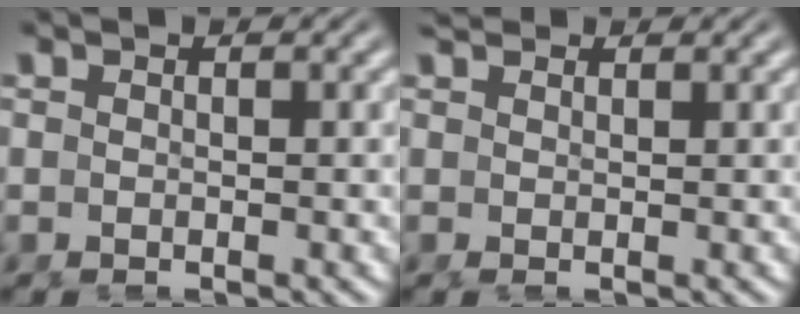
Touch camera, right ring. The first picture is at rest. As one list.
[{"total": 1.1, "force": [1.0, -0.5, -0.1], "torque": [0.005, 0.001, 0.022]}]